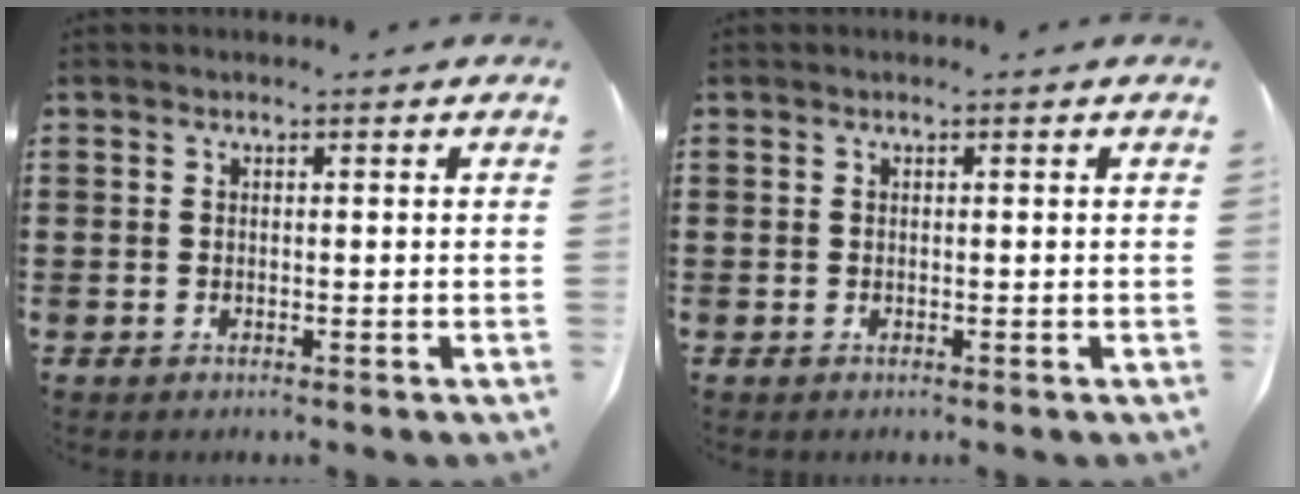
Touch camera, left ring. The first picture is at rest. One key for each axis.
{"total": 0.0}